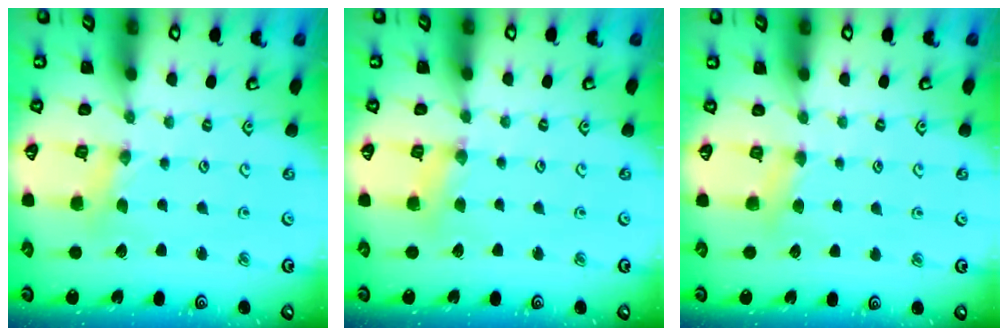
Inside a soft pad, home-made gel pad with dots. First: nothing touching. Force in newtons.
{"total": 3.5, "press": 3.5, "slide": 0.3}
{"total": 4.7, "press": 4.6, "slide": 0.6}